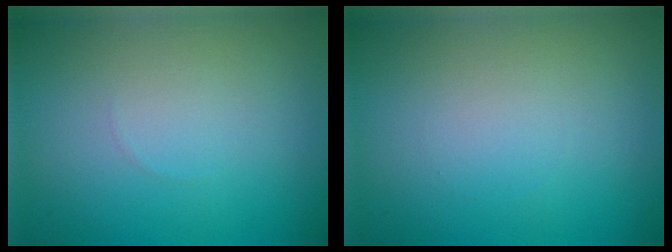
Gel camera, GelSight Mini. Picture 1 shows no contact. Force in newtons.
{"total": 0.0}